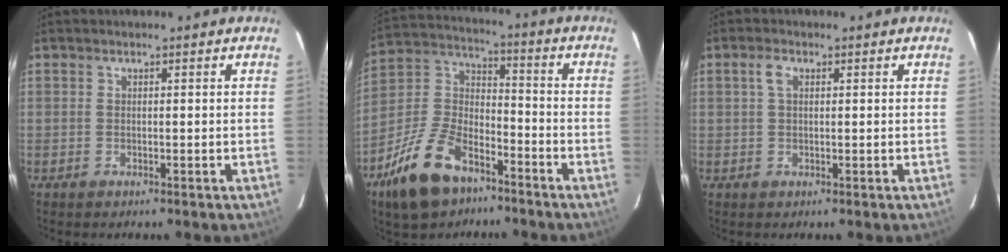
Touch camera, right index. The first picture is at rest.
{"total": 14.7, "force": [-9.2, 7.5, 8.7], "torque": [-0.194, 0.002, -0.167]}
{"total": 2.2, "force": [0.8, 1.1, 1.7], "torque": [-0.035, 0.007, 0.014]}